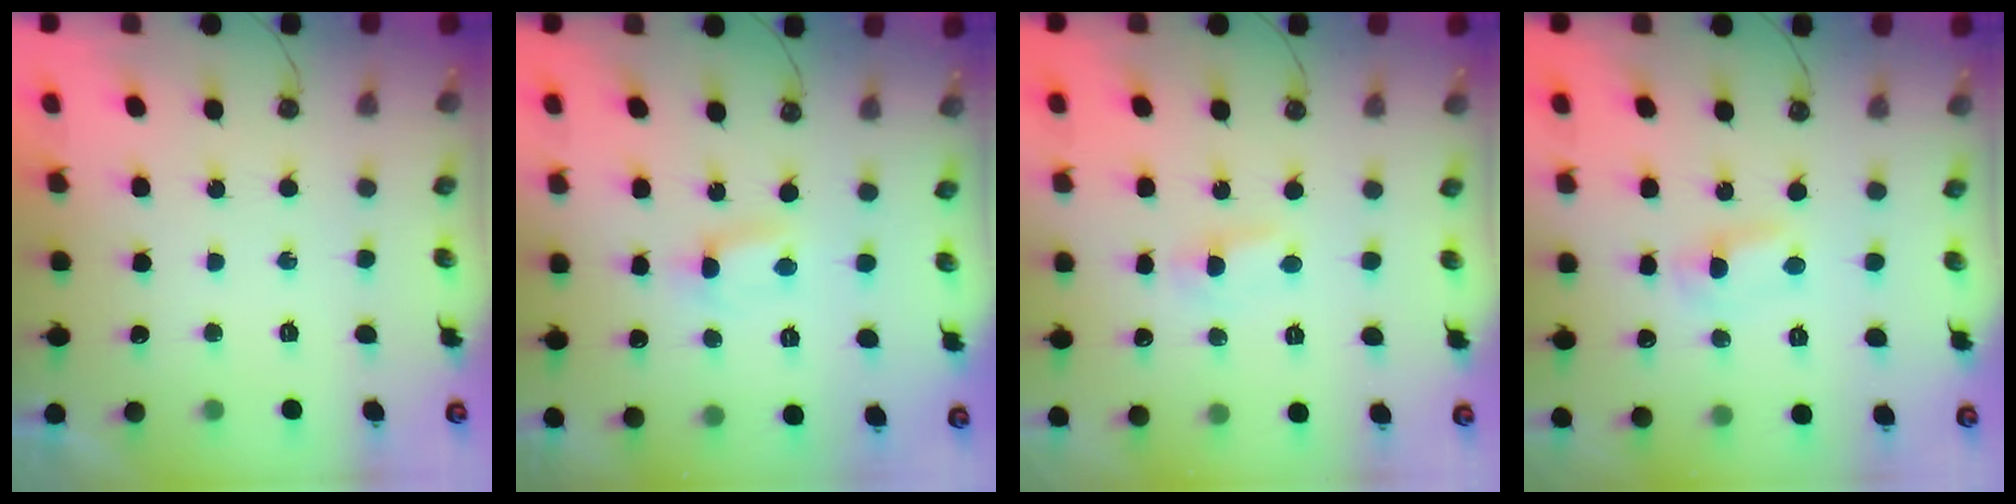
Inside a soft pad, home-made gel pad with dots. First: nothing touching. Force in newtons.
{"total": 0.5, "press": 0.2, "slide": 0.5}
{"total": 1.0, "press": 0.9, "slide": 0.6}
{"total": 1.7, "press": 1.7, "slide": 0.1}